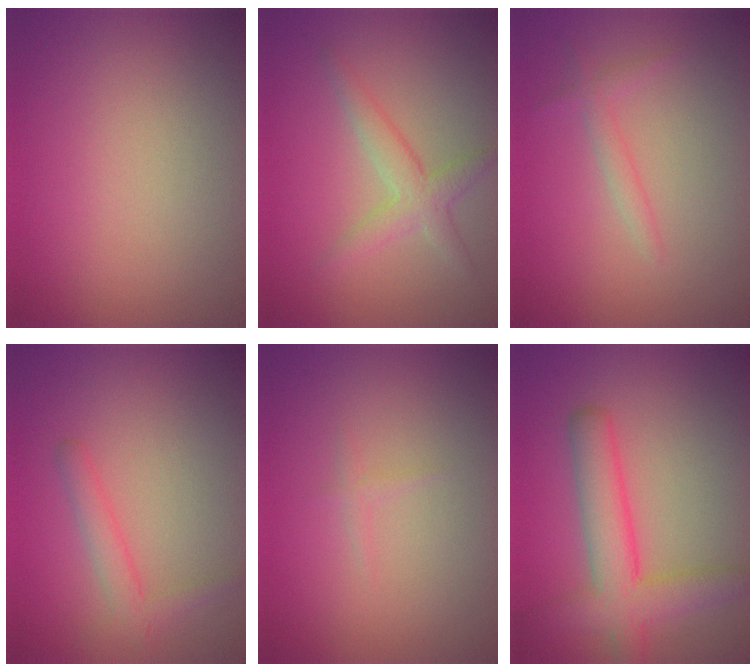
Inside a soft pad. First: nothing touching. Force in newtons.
{"total": 2.2, "press": 2.2, "slide": 0.2}
{"total": 1.3, "press": 1.3, "slide": 0.1}
{"total": 2.0, "press": 2.0, "slide": 0.2}
{"total": 1.0, "press": 0.9, "slide": 0.2}
{"total": 5.5, "press": 5.4, "slide": 0.2}